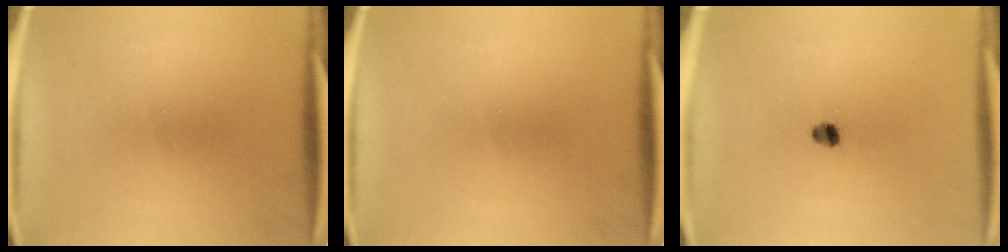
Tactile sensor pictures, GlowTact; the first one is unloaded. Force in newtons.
{"total": 0.0}
{"total": 2.3}